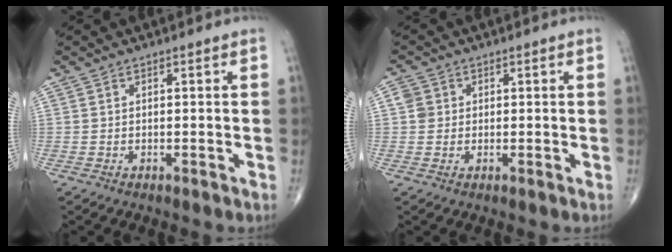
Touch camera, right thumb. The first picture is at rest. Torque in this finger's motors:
{"motor_torque": [-0.05, 0.25, 0.31, 0.22, -0.04]}